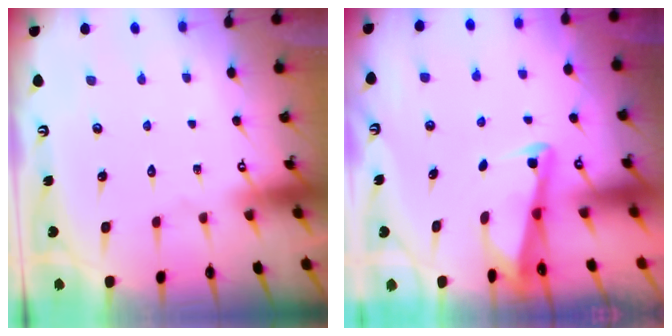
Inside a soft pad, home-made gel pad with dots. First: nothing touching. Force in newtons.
{"total": 2.9, "press": 2.8, "slide": 0.3}